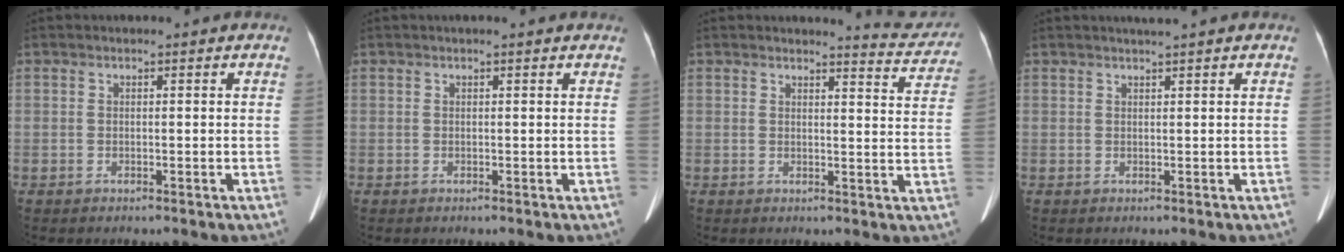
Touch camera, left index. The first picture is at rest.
{"total": 1.9, "force": [1.7, 0.1, 1.0], "torque": [-0.012, 0.018, 0.017]}
{"total": 5.9, "force": [5.9, 0.3, -0.2], "torque": [0.003, -0.034, 0.052]}
{"total": 1.4, "force": [1.2, -0.4, 0.6], "torque": [-0.010, 0.004, 0.024]}